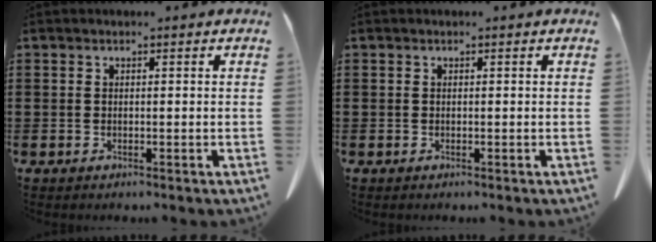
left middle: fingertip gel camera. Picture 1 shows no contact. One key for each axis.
{"total": 0.0}